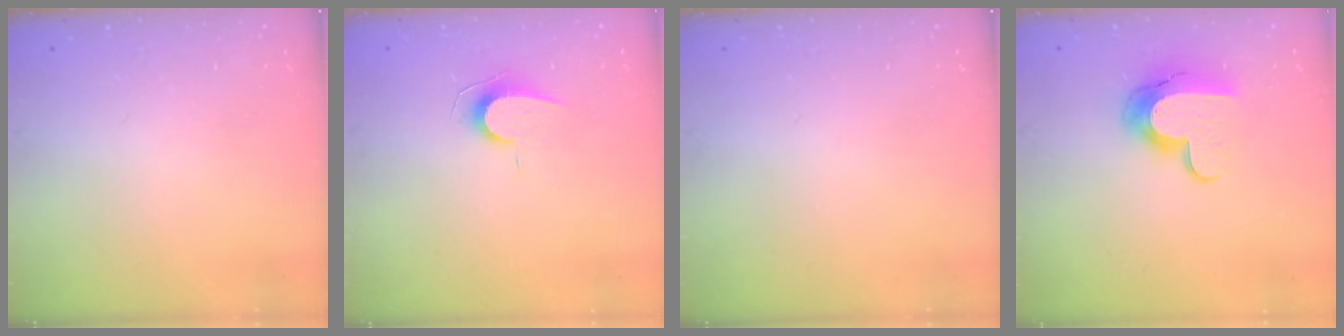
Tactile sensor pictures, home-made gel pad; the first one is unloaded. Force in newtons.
{"total": 7.0, "press": 7.0, "slide": 0.7}
{"total": 0.0}
{"total": 11.9, "press": 11.9, "slide": 0.6}